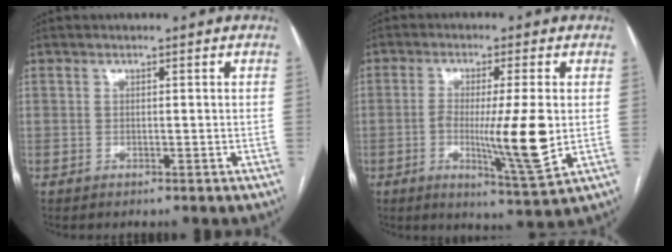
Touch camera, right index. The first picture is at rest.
{"total": 10.8, "force": [-1.3, 0.4, 10.7], "torque": [-0.179, -0.024, -0.023]}